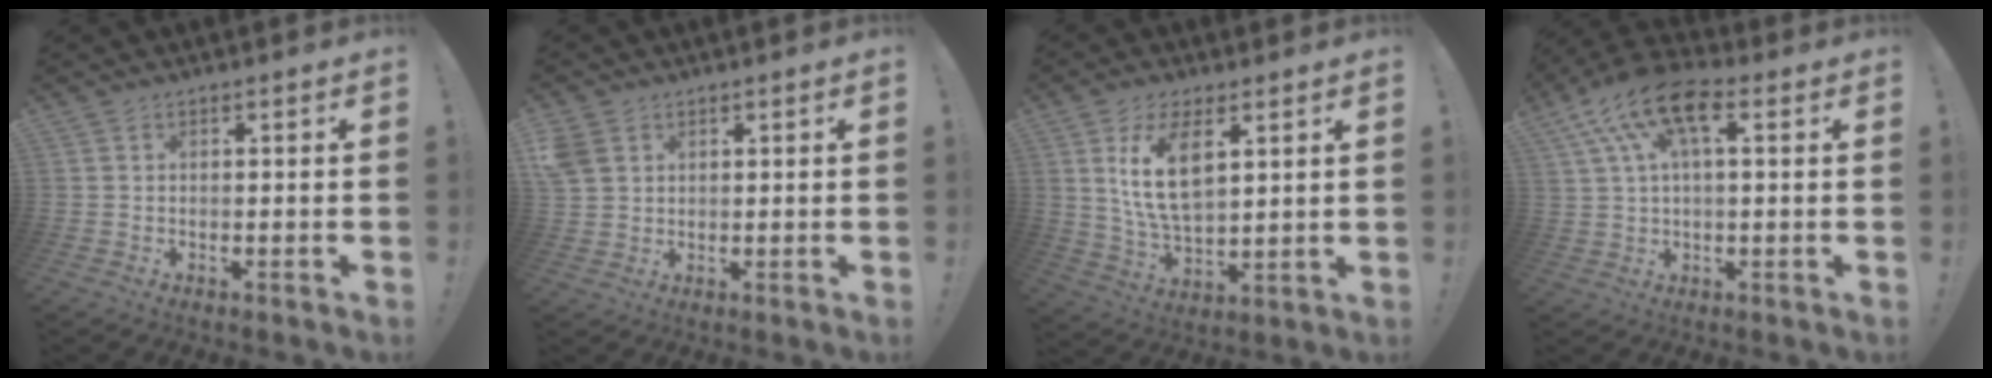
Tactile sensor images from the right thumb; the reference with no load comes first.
{"total": 5.2, "force": [2.4, 3.9, 2.4], "torque": [-0.058, 0.001, 0.051]}
{"total": 12.5, "force": [4.8, 6.1, 9.7], "torque": [-0.195, -0.017, 0.083]}
{"total": 13.0, "force": [5.1, 6.1, 10.2], "torque": [-0.201, -0.003, 0.090]}